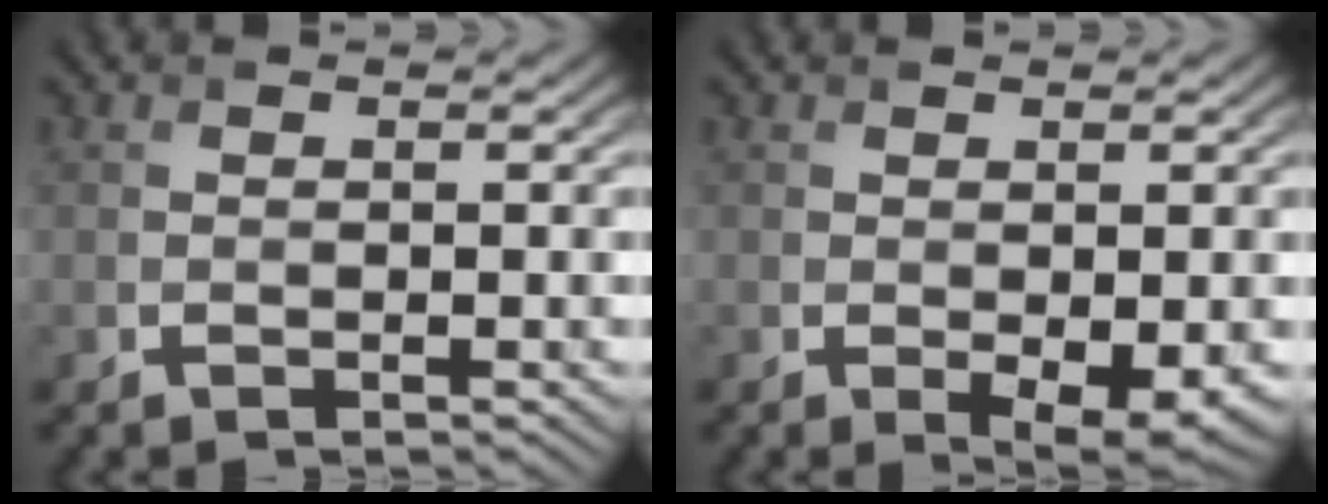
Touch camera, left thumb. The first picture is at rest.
{"total": 3.5, "force": [-1.0, 1.5, 3.0], "torque": [-0.050, -0.015, -0.008]}